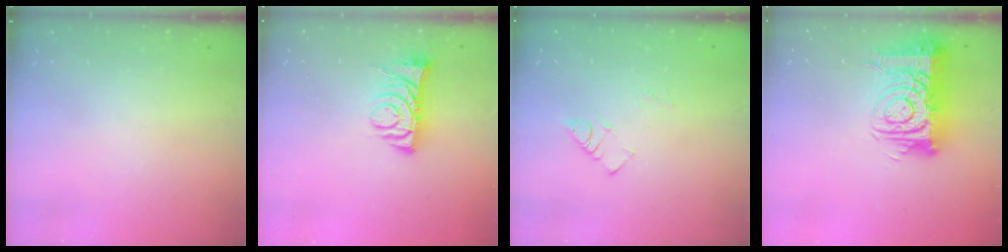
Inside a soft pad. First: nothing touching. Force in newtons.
{"total": 7.1, "press": 7.0, "slide": 0.9}
{"total": 4.1, "press": 4.0, "slide": 0.7}
{"total": 14.6, "press": 14.5, "slide": 1.7}